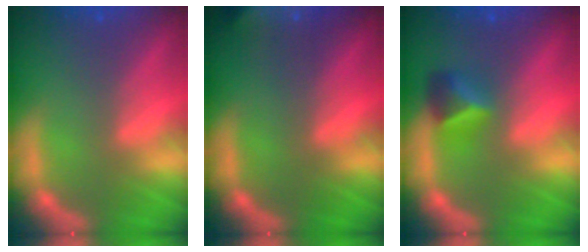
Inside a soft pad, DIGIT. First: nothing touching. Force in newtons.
{"total": 9.9}
{"total": 2.9}